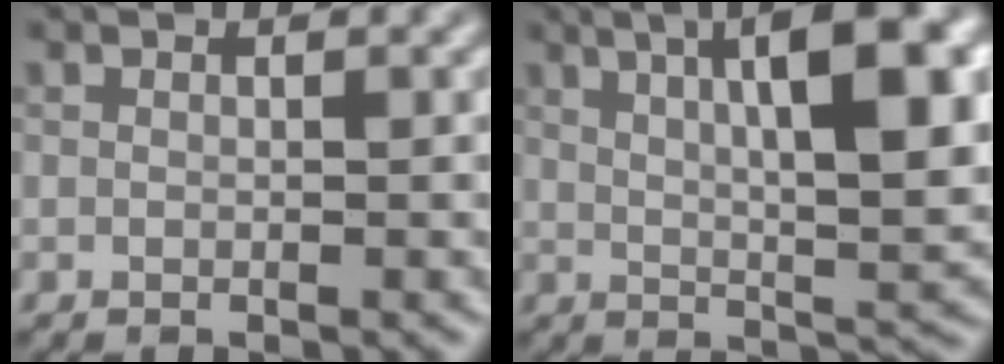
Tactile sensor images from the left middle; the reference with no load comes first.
{"total": 11.1, "force": [3.2, 2.9, 10.3], "torque": [-0.137, 0.009, 0.059]}